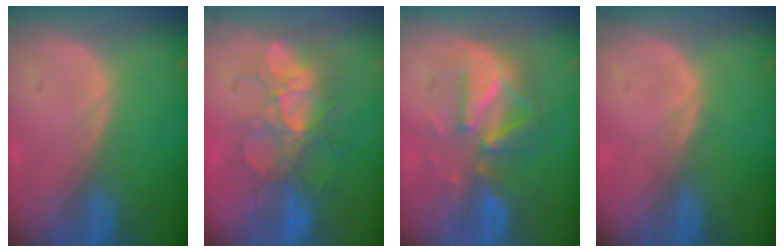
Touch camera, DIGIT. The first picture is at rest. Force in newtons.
{"total": 8.6, "press": 8.3, "slide": 2.4}
{"total": 8.1, "press": 8.0, "slide": 0.6}
{"total": 0.7, "press": 0.6, "slide": 0.2}